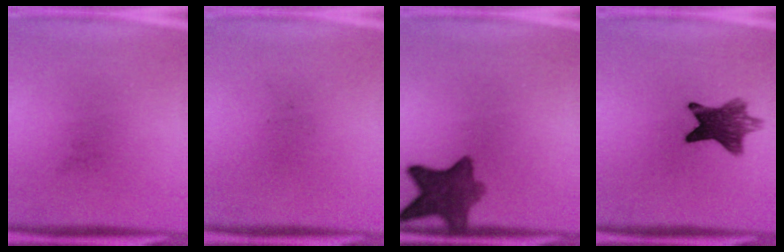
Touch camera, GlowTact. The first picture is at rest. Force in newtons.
{"total": 0.0}
{"total": 8.6}
{"total": 8.9}